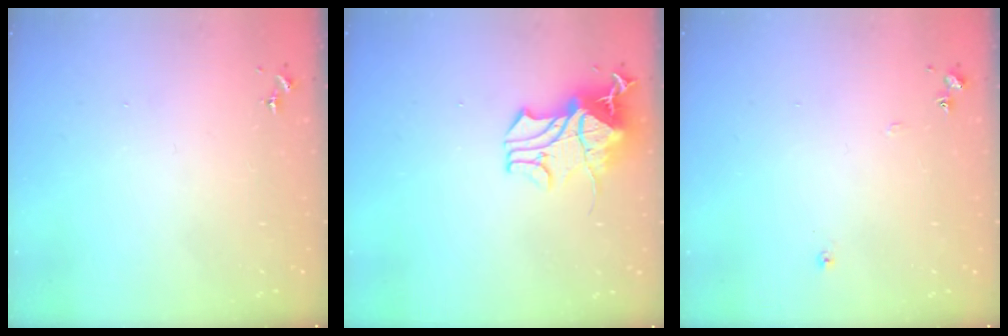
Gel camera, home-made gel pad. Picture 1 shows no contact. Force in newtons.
{"total": 15.9, "press": 15.9, "slide": 0.4}
{"total": 6.2, "press": 6.2, "slide": 0.6}